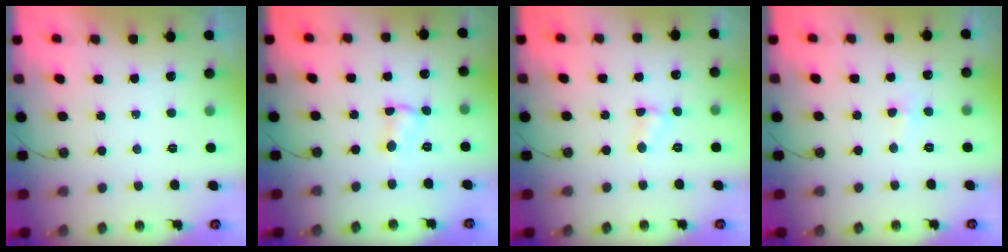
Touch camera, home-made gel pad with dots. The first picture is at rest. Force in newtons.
{"total": 1.6, "press": 1.6, "slide": 0.3}
{"total": 4.0, "press": 4.0, "slide": 0.4}
{"total": 3.3, "press": 3.2, "slide": 0.6}